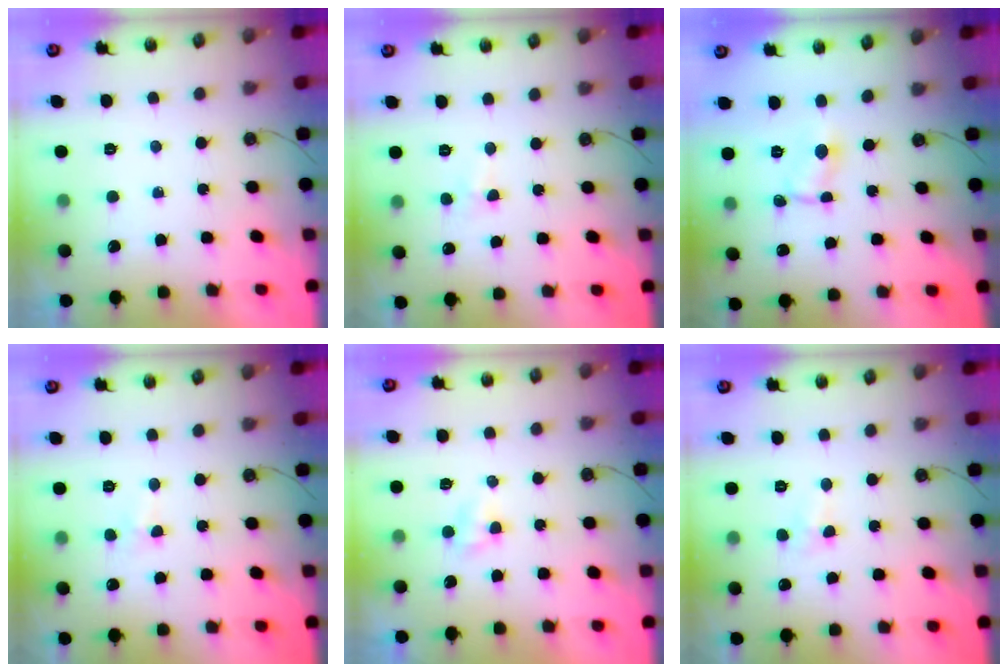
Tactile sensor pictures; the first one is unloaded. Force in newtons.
{"total": 2.1, "press": 2.0, "slide": 0.3}
{"total": 0.9, "press": 0.8, "slide": 0.2}
{"total": 2.1, "press": 2.0, "slide": 0.3}
{"total": 2.6, "press": 2.6, "slide": 0.3}
{"total": 2.9, "press": 2.9, "slide": 0.4}